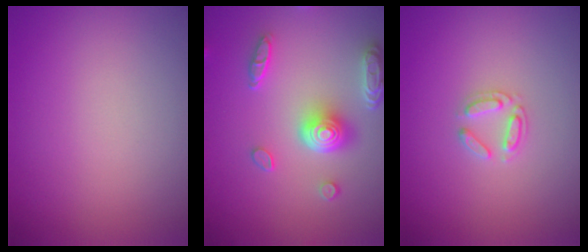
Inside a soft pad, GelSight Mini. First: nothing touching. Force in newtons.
{"total": 5.3, "press": 4.0, "slide": 3.4}
{"total": 1.7, "press": 1.7, "slide": 0.2}